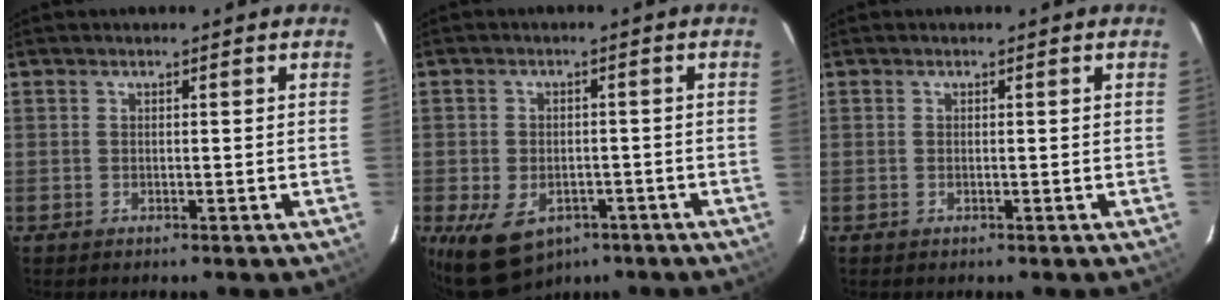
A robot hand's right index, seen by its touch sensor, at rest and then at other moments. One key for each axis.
{"total": 10.6, "fx": -5.8, "fy": 6.9, "fz": 5.5, "tx": -0.126, "ty": -0.015, "tz": -0.077}
{"total": 0.0}